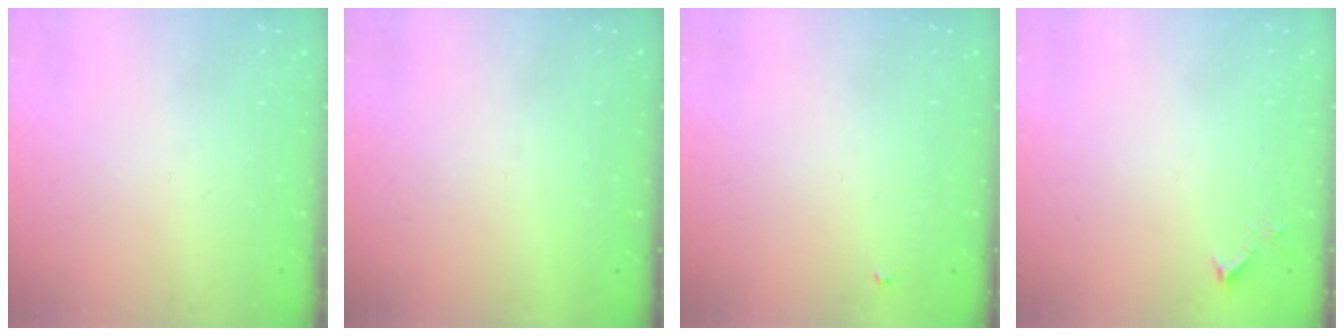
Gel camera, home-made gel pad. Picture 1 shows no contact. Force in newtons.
{"total": 1.7, "press": 1.7, "slide": 0.1}
{"total": 3.0, "press": 3.0, "slide": 0.4}
{"total": 3.8, "press": 3.8, "slide": 0.5}